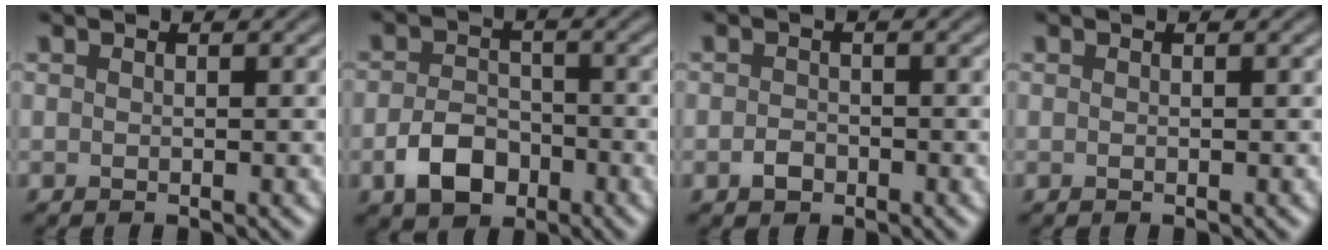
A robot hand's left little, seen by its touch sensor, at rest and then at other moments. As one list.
[{"total": 4.1, "force": [-2.1, 2.8, 2.2], "torque": [-0.044, -0.001, -0.042]}, {"total": 1.3, "force": [-0.7, 0.9, 0.6], "torque": [-0.010, -0.001, -0.019]}, {"total": 0.0}]